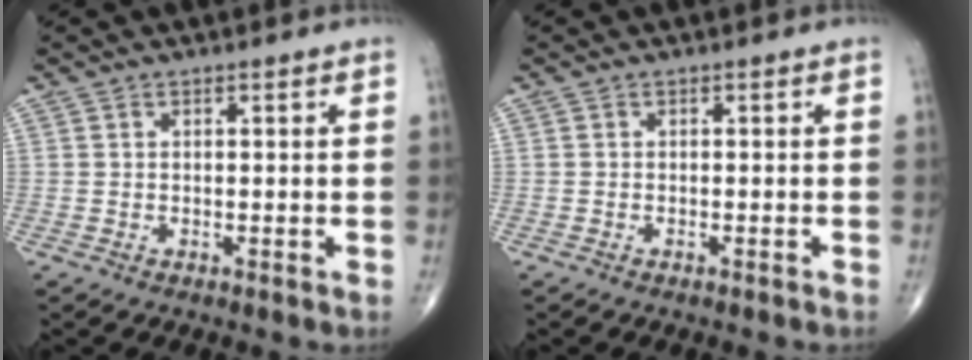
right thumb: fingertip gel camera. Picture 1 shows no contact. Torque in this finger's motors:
{"motor_torque": [-0.56, 0.12, -0.23, 0.03, -0.16]}